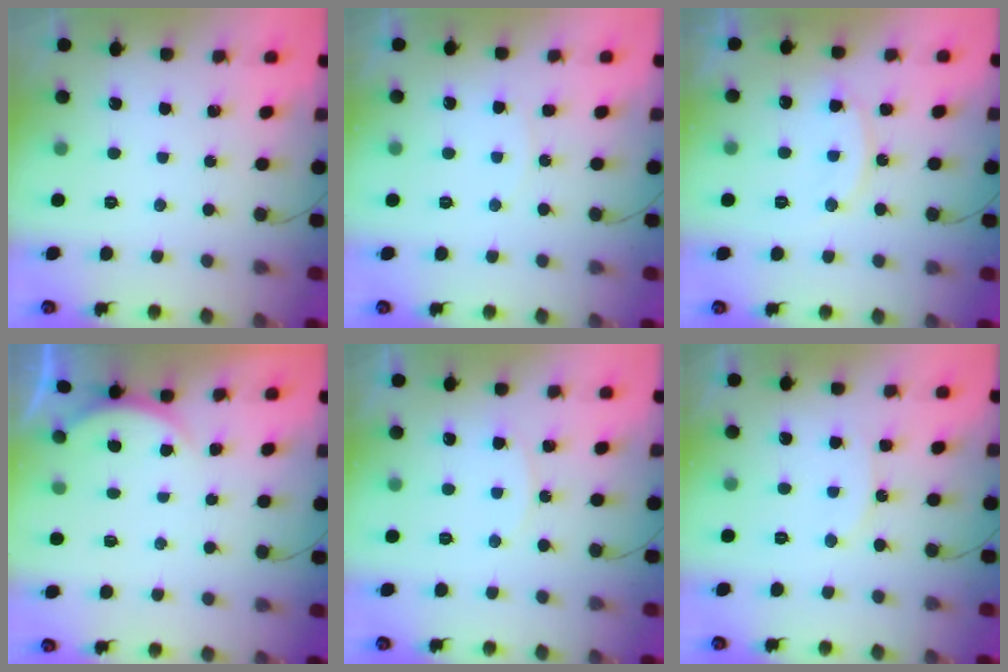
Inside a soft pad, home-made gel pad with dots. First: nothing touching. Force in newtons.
{"total": 5.7, "press": 5.7, "slide": 0.1}
{"total": 11.0, "press": 11.0, "slide": 0.8}
{"total": 1.6, "press": 1.5, "slide": 0.6}
{"total": 4.4, "press": 4.4, "slide": 0.6}
{"total": 6.9, "press": 6.9, "slide": 0.9}